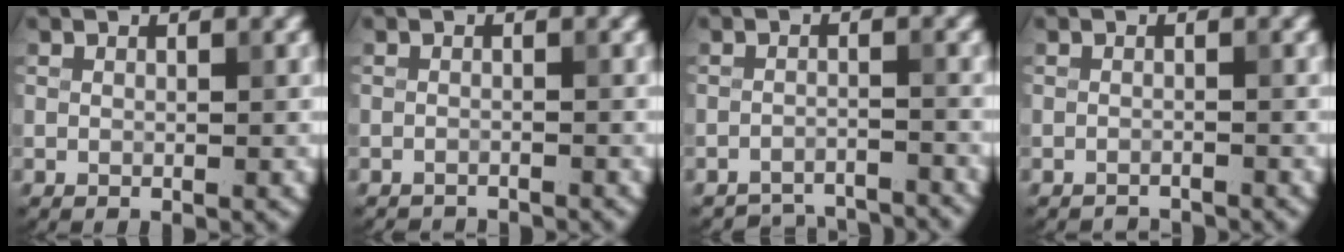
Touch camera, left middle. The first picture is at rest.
{"total": 2.7, "force": [-2.6, 0.2, 0.3], "torque": [0.001, -0.012, -0.040]}
{"total": 5.3, "force": [-5.2, 0.6, 0.5], "torque": [-0.008, -0.005, -0.075]}
{"total": 2.0, "force": [-2.0, 0.1, 0.1], "torque": [0.006, -0.006, -0.032]}